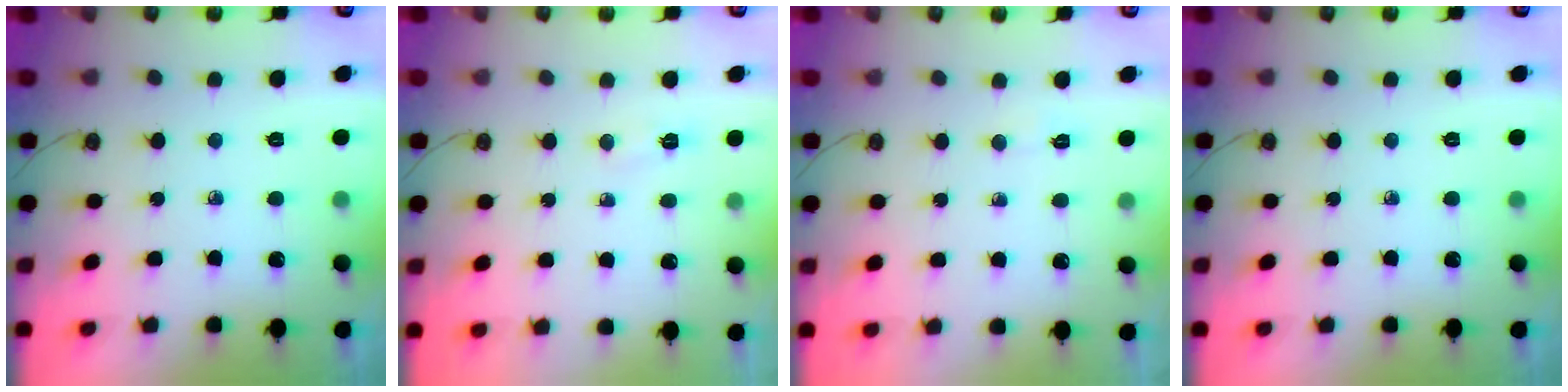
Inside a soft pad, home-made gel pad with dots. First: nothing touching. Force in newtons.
{"total": 3.9, "press": 3.9, "slide": 0.5}
{"total": 2.9, "press": 2.6, "slide": 1.4}
{"total": 0.0}